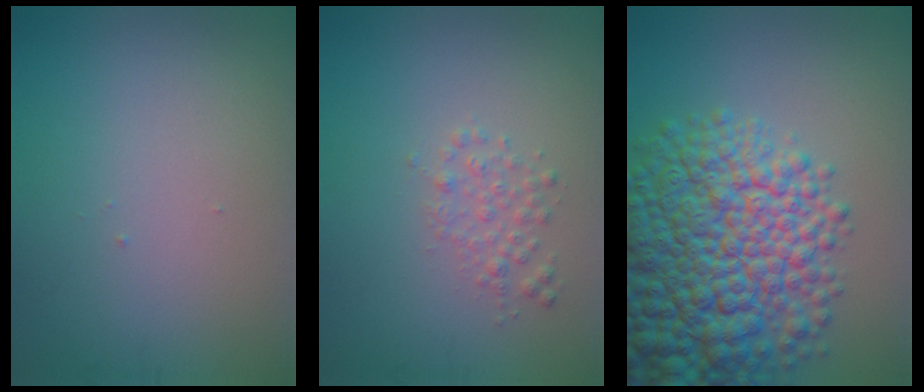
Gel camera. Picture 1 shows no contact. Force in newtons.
{"total": 1.6, "press": 1.6, "slide": 0.1}
{"total": 12.6, "press": 12.5, "slide": 0.4}